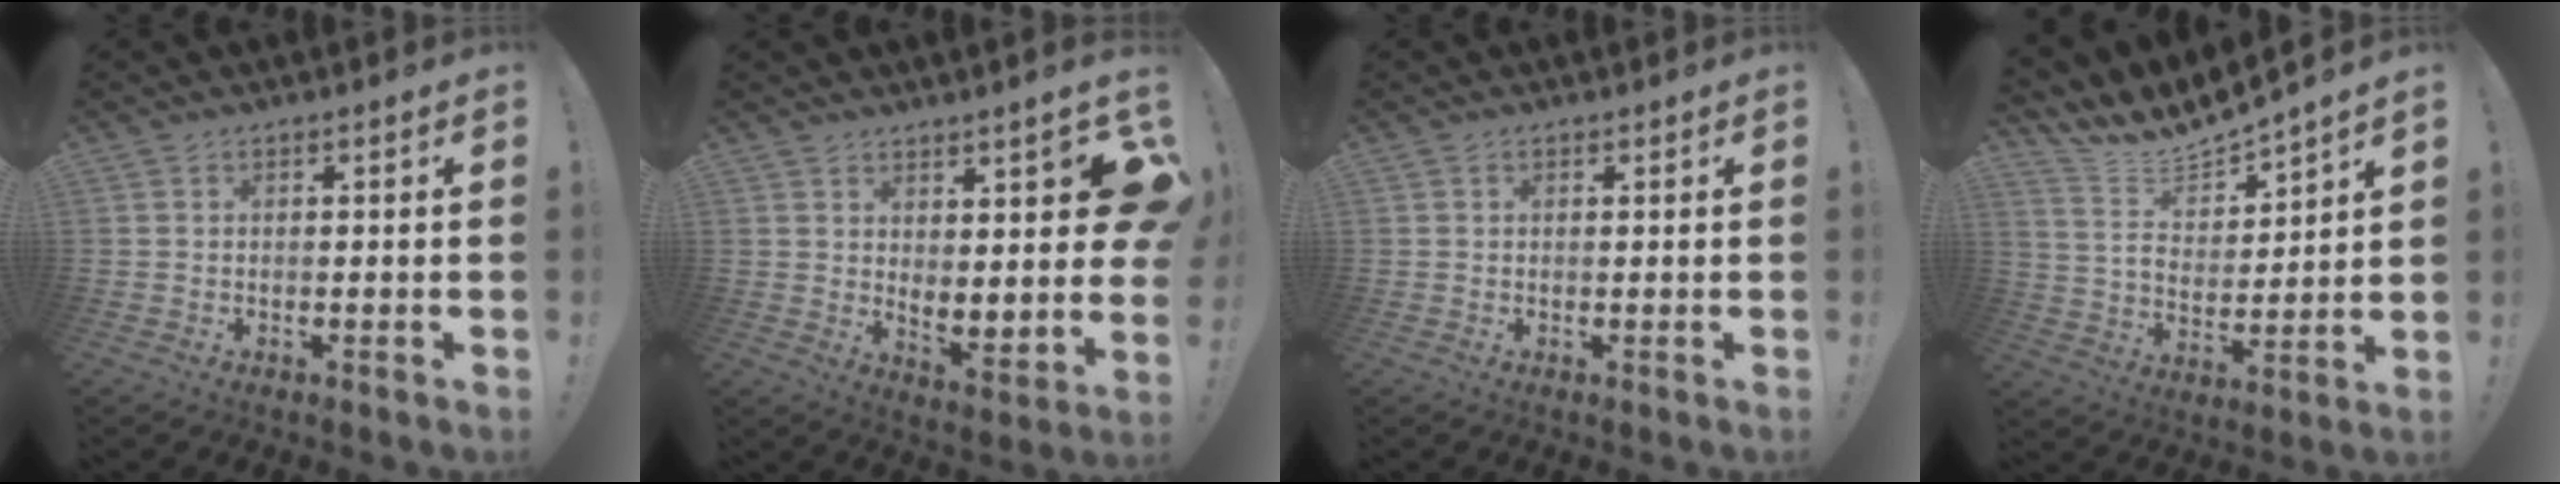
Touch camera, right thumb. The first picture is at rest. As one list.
[{"total": 9.5, "force": [6.4, 2.5, 6.5], "torque": [-0.084, -0.064, 0.113]}, {"total": 0.0}, {"total": 9.6, "force": [9.4, 1.5, 1.5], "torque": [-0.063, -0.090, 0.169]}]